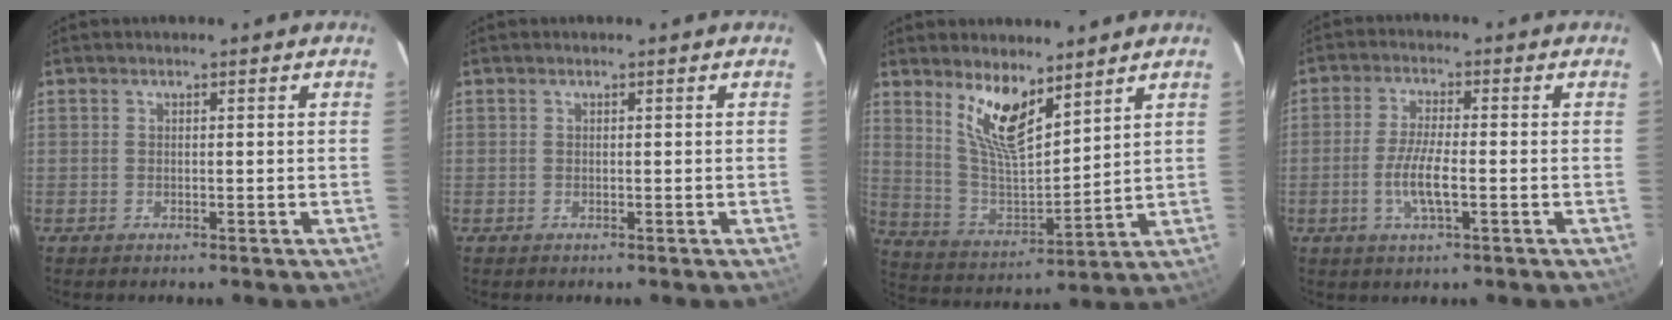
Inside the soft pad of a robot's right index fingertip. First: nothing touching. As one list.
[{"total": 0.0}, {"total": 11.8, "force": [7.7, 3.8, 8.1], "torque": [-0.157, -0.006, 0.159]}, {"total": 6.5, "force": [-1.9, 1.4, 6.1], "torque": [-0.123, -0.004, -0.038]}]